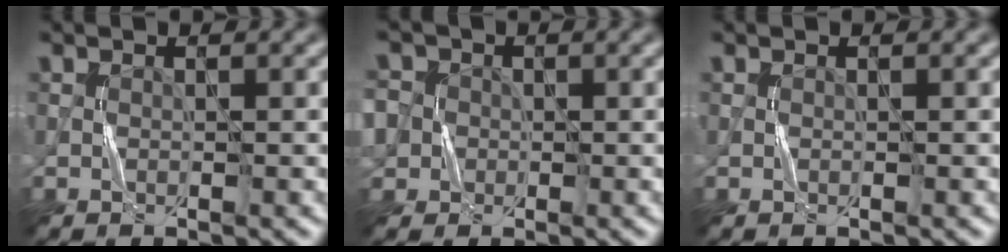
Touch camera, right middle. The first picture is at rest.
{"total": 6.1, "force": [0.7, 5.7, 2.1], "torque": [-0.048, 0.039, -0.021]}
{"total": 0.0}